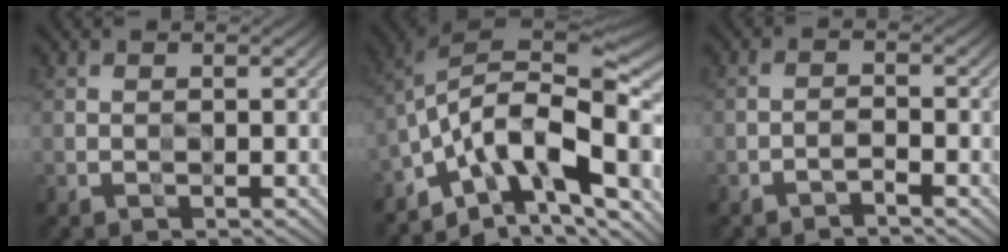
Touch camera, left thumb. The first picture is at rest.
{"total": 15.0, "force": [-6.2, 7.4, 11.5], "torque": [-0.218, 0.010, -0.120]}
{"total": 1.3, "force": [-1.3, 0.1, 0.2], "torque": [0.000, 0.003, -0.031]}